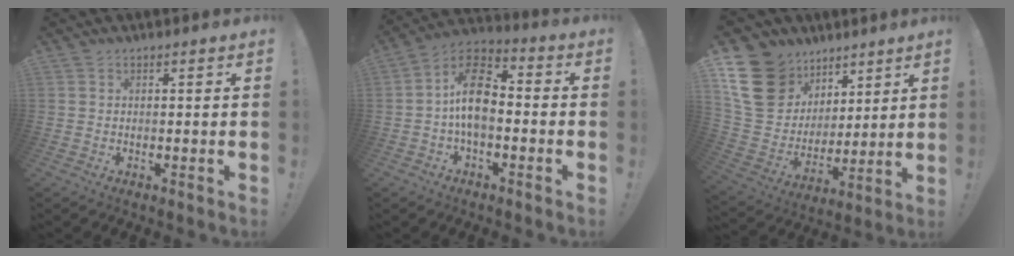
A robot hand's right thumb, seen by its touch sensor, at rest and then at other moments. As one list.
[{"total": 13.3, "force": [-0.7, 8.4, 10.3], "torque": [-0.183, 0.018, -0.012]}, {"total": 19.6, "force": [9.7, 15.3, 7.6], "torque": [-0.130, -0.055, 0.212]}]